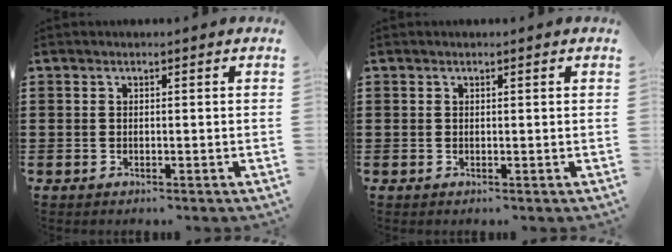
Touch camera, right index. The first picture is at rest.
{"total": 0.0}